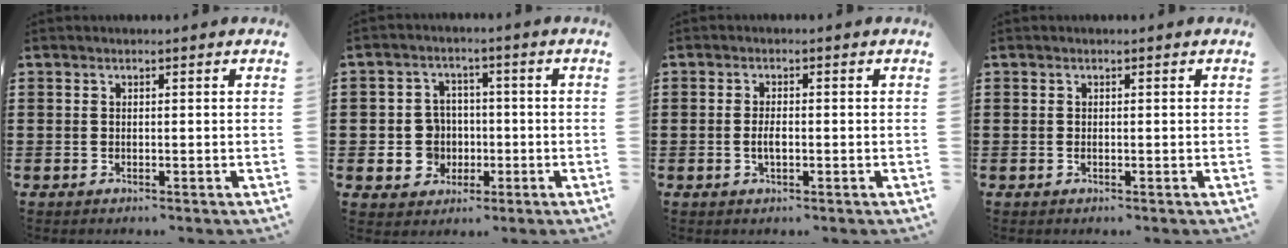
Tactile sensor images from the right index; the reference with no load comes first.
{"total": 5.8, "force": [-0.8, 5.5, 1.9], "torque": [-0.052, 0.016, -0.013]}
{"total": 2.3, "force": [-0.4, 1.0, 2.1], "torque": [-0.038, 0.001, -0.008]}
{"total": 0.0}